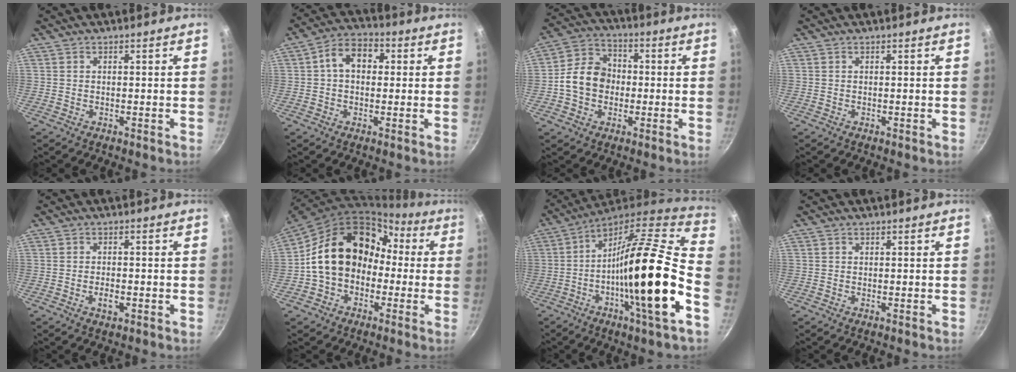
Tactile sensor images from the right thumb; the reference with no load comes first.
{"total": 8.3, "force": [1.3, 5.9, 5.6], "torque": [-0.061, 0.021, 0.005]}
{"total": 10.8, "force": [-1.1, 8.8, 6.2], "torque": [-0.082, 0.027, -0.036]}
{"total": 0.0}
{"total": 2.7, "force": [-0.9, 1.3, 2.1], "torque": [-0.037, 0.006, -0.016]}
{"total": 18.0, "force": [-0.2, 14.1, 11.1], "torque": [-0.154, 0.072, -0.008]}
{"total": 25.8, "force": [-6.8, 4.0, 24.6], "torque": [-0.354, 0.005, -0.125]}
{"total": 0.0}